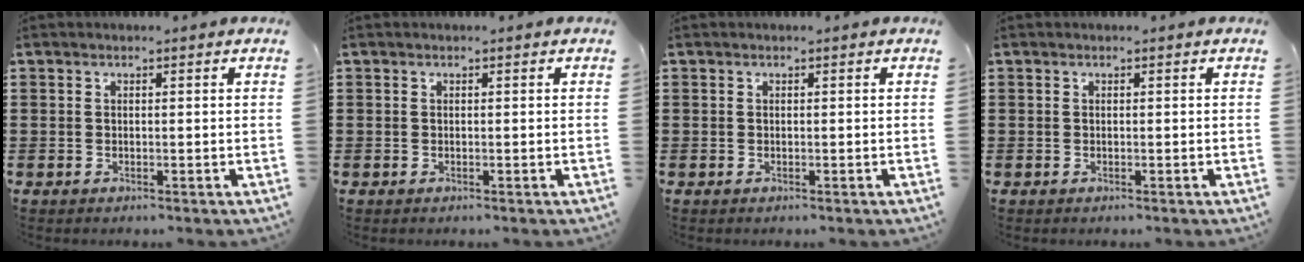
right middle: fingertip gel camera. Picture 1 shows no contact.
{"total": 0.0}
{"total": 0.0}
{"total": 0.0}